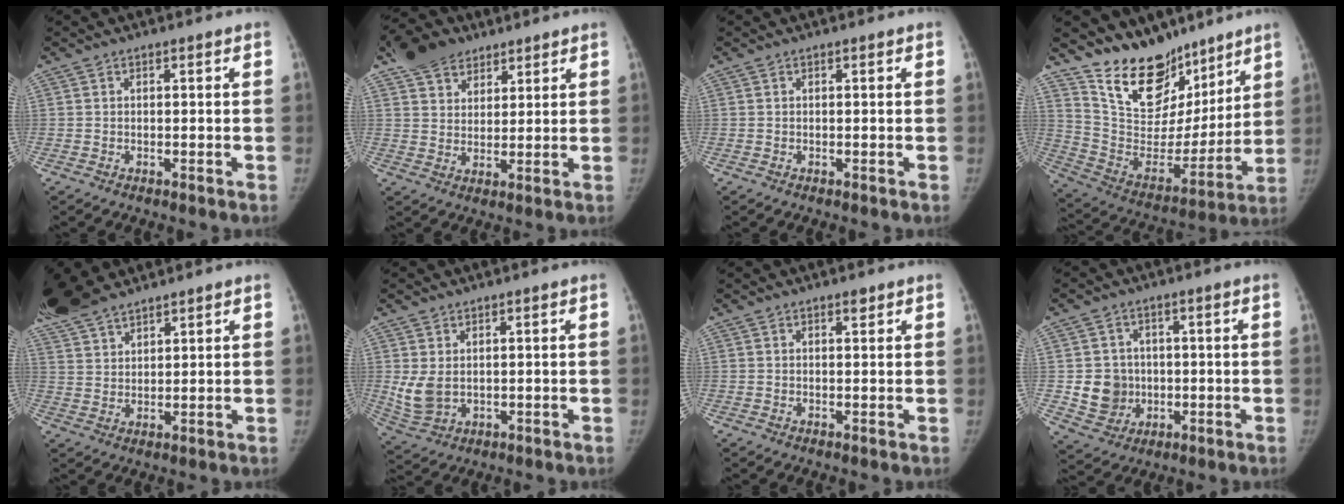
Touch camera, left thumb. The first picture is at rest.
{"total": 9.5, "force": [6.3, 6.3, 3.3], "torque": [-0.030, -0.014, 0.109]}
{"total": 0.0}
{"total": 19.5, "force": [15.6, 9.6, 6.8], "torque": [-0.061, -0.100, 0.278]}
{"total": 11.9, "force": [10.1, 4.0, 4.8], "torque": [-0.106, -0.002, 0.204]}
{"total": 5.8, "force": [1.0, 4.1, 4.0], "torque": [-0.085, -0.011, 0.035]}
{"total": 1.0, "force": [0.7, 0.4, 0.6], "torque": [-0.006, -0.004, 0.012]}
{"total": 7.8, "force": [-0.2, 7.3, 2.9], "torque": [-0.017, 0.005, 0.006]}